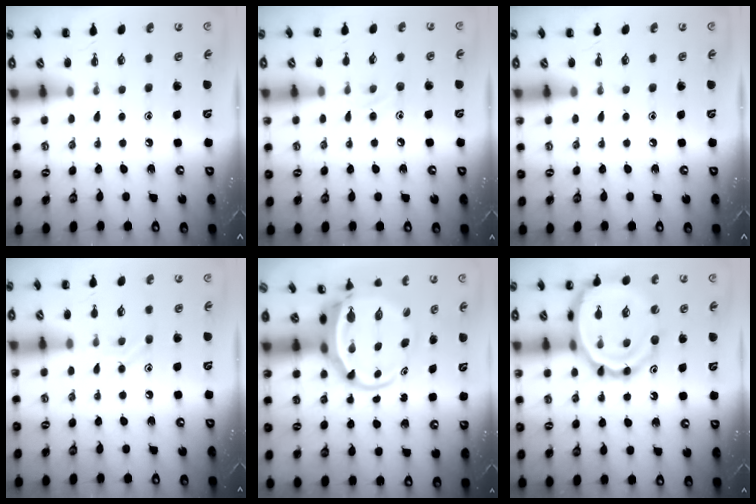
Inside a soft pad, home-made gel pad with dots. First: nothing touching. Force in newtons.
{"total": 6.0, "press": 5.8, "slide": 1.6}
{"total": 0.0}
{"total": 8.4, "press": 8.2, "slide": 1.5}
{"total": 6.6, "press": 6.4, "slide": 1.5}
{"total": 19.1, "press": 18.9, "slide": 2.8}